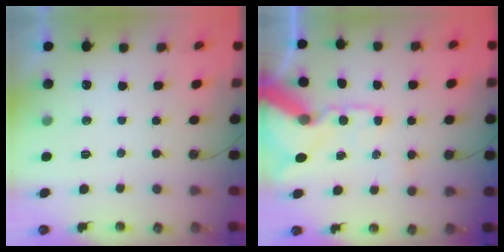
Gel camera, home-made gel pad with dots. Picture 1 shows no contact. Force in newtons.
{"total": 15.5, "press": 15.3, "slide": 2.4}